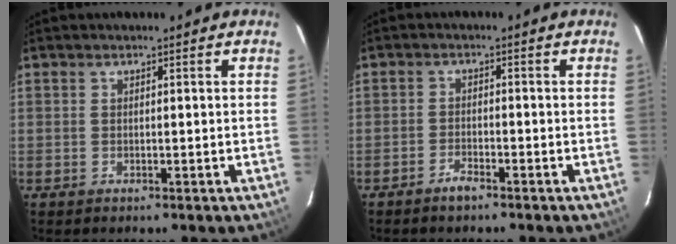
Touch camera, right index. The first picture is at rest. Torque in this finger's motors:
{"motor_torque": [0.06, -0.11, 0.04, 0.01]}